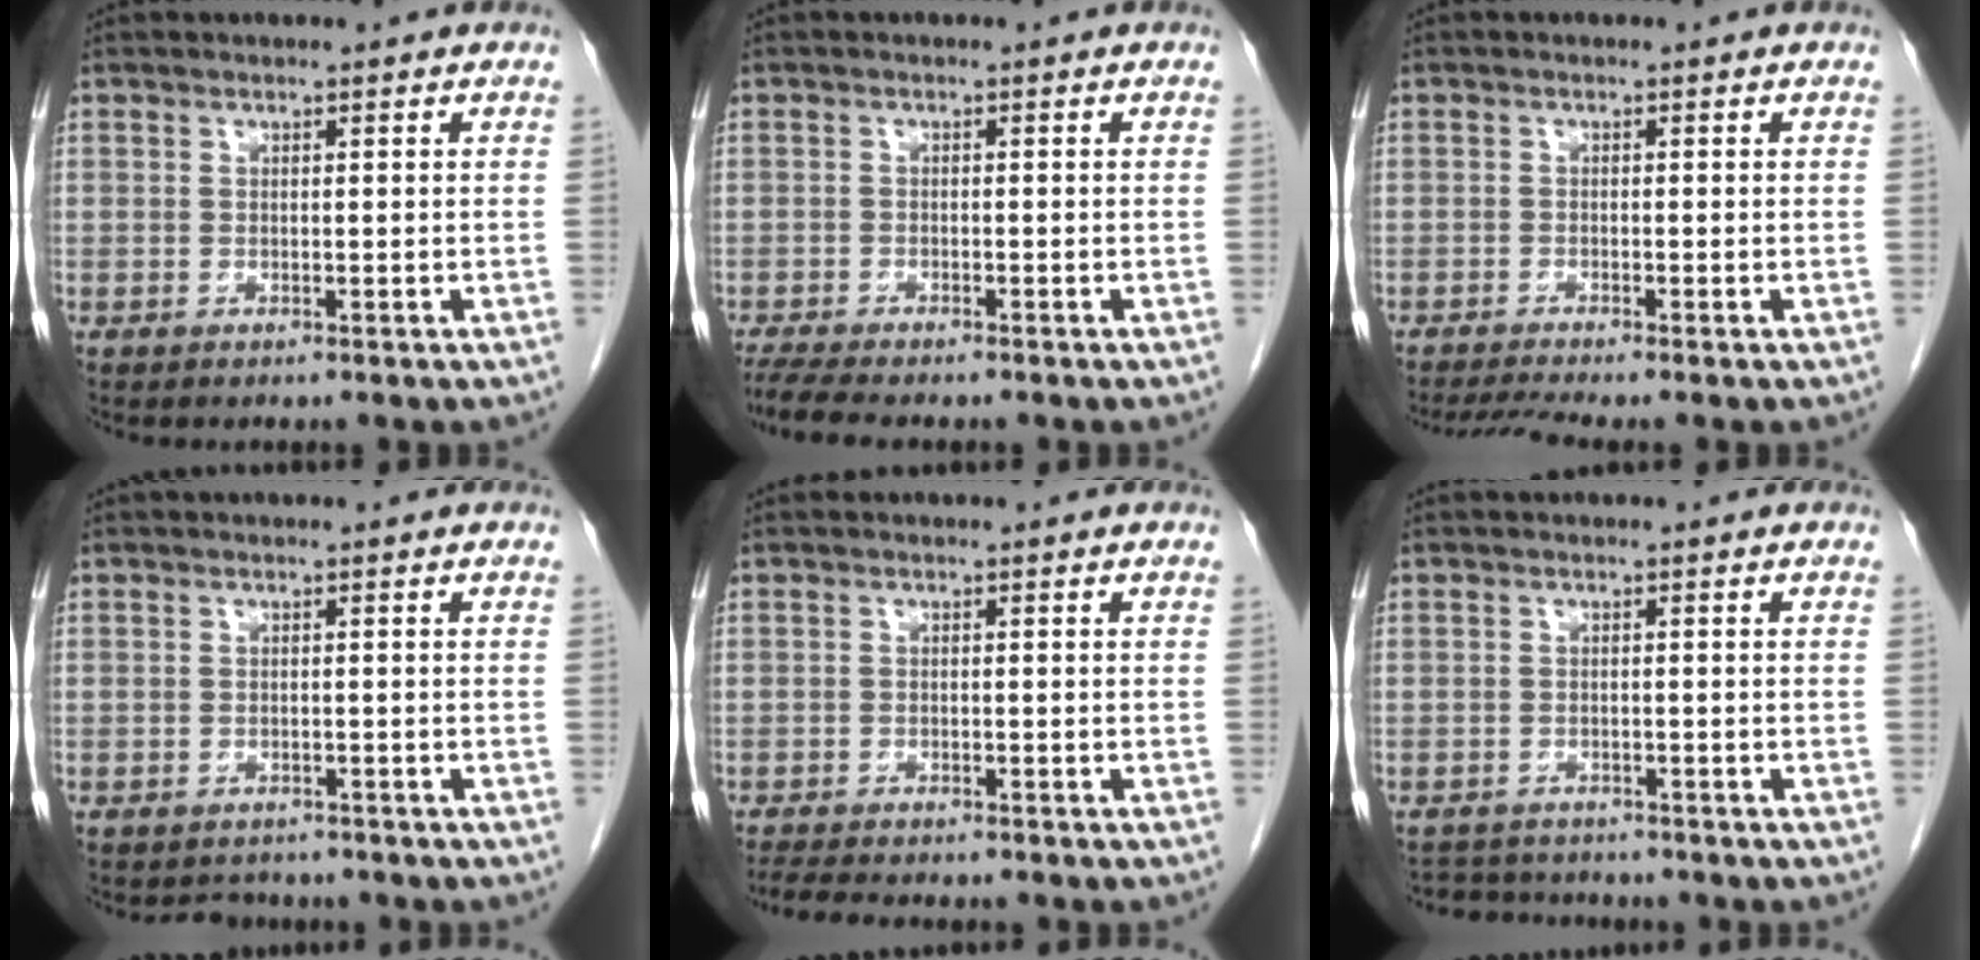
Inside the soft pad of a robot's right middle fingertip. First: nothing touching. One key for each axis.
{"total": 6.1, "fx": -5.2, "fy": 0.8, "fz": 3.0, "tx": -0.052, "ty": -0.013, "tz": -0.084}
{"total": 3.4, "fx": -2.9, "fy": -0.8, "fz": 1.5, "tx": -0.029, "ty": -0.014, "tz": -0.056}
{"total": 2.7, "fx": -2.3, "fy": 1.2, "fz": -0.1, "tx": -0.002, "ty": 0.001, "tz": -0.036}
{"total": 6.4, "fx": -5.8, "fy": 1.0, "fz": 2.7, "tx": -0.043, "ty": -0.013, "tz": -0.089}
{"total": 4.7, "fx": -4.6, "fy": 1.1, "fz": 0.2, "tx": -0.002, "ty": 0.001, "tz": -0.068}